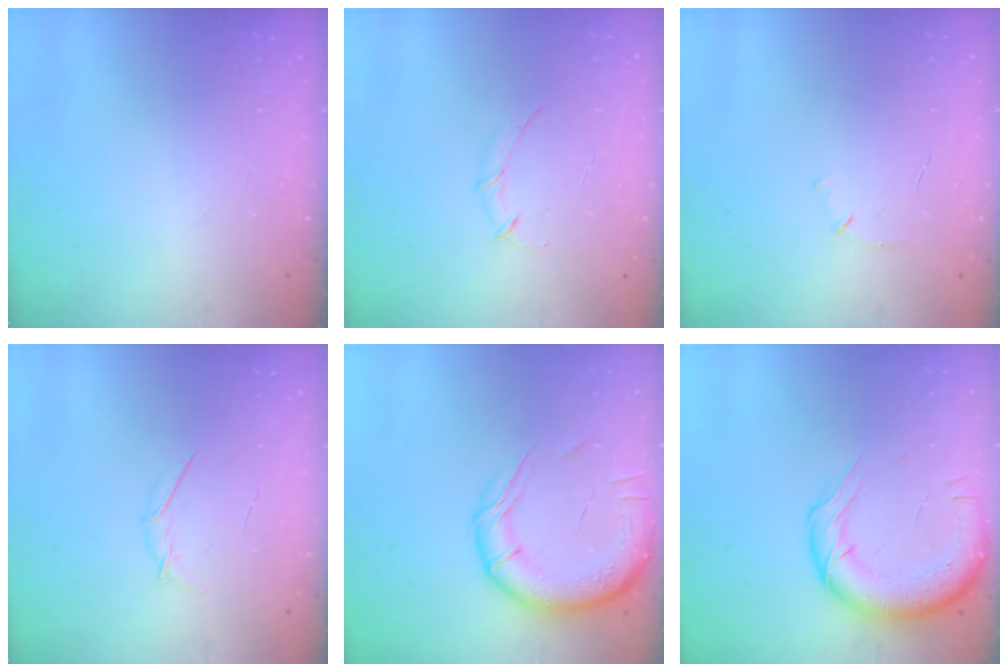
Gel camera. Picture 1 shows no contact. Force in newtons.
{"total": 3.0, "press": 2.9, "slide": 0.8}
{"total": 4.3, "press": 4.2, "slide": 1.1}
{"total": 3.8, "press": 3.6, "slide": 1.1}
{"total": 15.7, "press": 15.3, "slide": 3.2}
{"total": 15.7, "press": 15.3, "slide": 3.6}